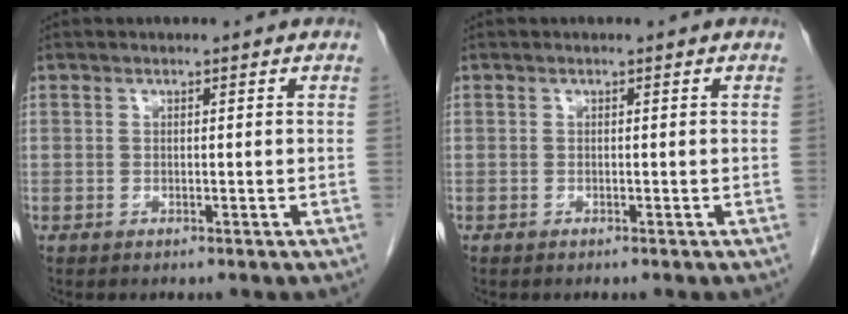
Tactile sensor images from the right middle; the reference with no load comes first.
{"total": 0.0}